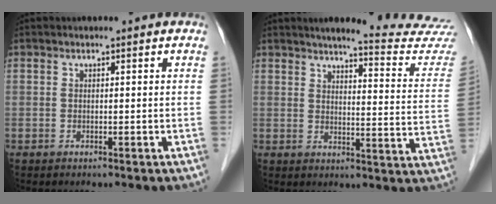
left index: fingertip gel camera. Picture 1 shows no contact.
{"total": 16.3, "force": [15.8, -0.4, 4.3], "torque": [-0.048, -0.103, 0.168]}